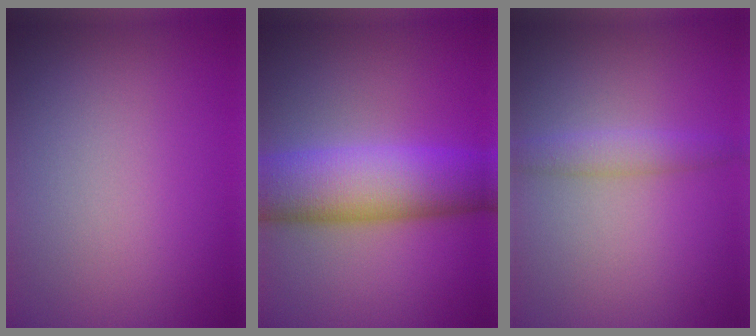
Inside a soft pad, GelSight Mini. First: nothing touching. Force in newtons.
{"total": 8.8, "press": 8.8, "slide": 0.2}
{"total": 1.8, "press": 1.8, "slide": 0.1}